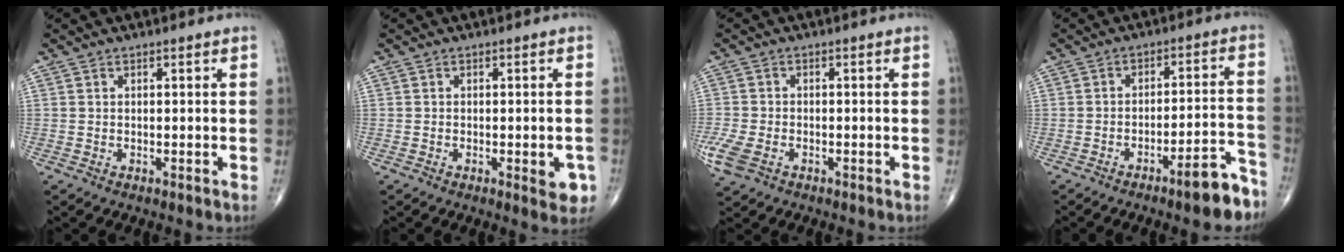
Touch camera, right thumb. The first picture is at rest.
{"total": 4.0, "force": [-1.3, 1.5, 3.5], "torque": [-0.025, 0.001, -0.013]}
{"total": 5.4, "force": [-2.5, 3.3, 3.4], "torque": [-0.089, 0.003, -0.047]}
{"total": 9.1, "force": [-6.3, 1.8, 6.2], "torque": [-0.069, 0.058, -0.088]}